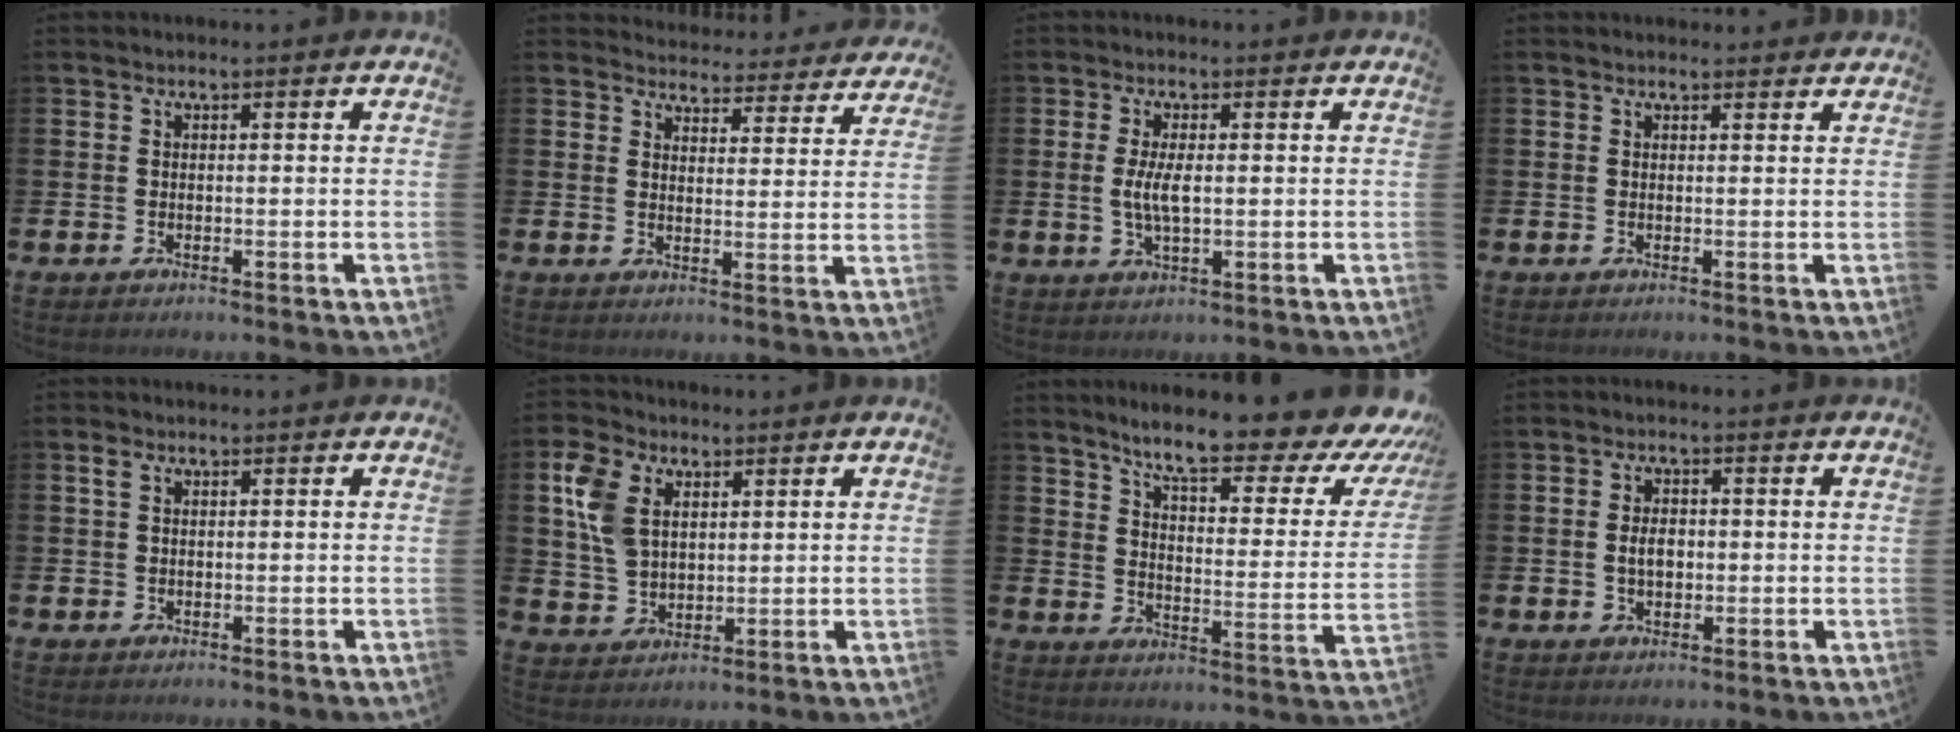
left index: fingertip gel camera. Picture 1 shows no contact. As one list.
[{"total": 4.0, "force": [3.9, 1.0, 0.0], "torque": [-0.004, -0.037, 0.064]}, {"total": 3.9, "force": [0.4, 1.4, 3.6], "torque": [-0.070, 0.005, 0.005]}, {"total": 0.9, "force": [0.8, 0.2, 0.1], "torque": [0.010, -0.003, 0.013]}, {"total": 1.4, "force": [0.8, 0.7, 0.8], "torque": [-0.006, 0.000, 0.012]}, {"total": 8.7, "force": [4.3, 5.8, 4.8], "torque": [-0.118, 0.021, 0.085]}, {"total": 9.5, "force": [8.0, 1.7, 4.8], "torque": [-0.109, -0.057, 0.126]}, {"total": 2.9, "force": [0.1, 1.9, 2.2], "torque": [-0.026, 0.002, -0.003]}]